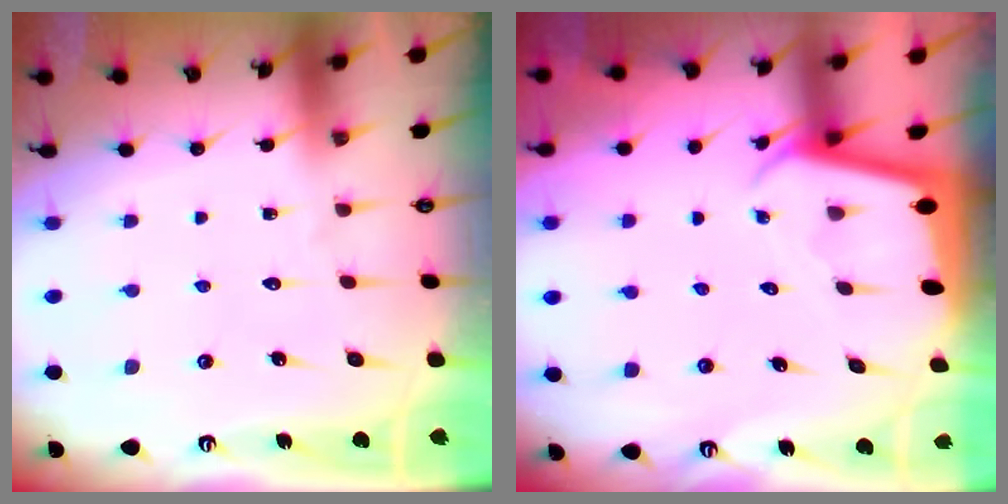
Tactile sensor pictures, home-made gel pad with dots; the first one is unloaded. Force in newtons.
{"total": 2.1, "press": 2.1, "slide": 0.1}